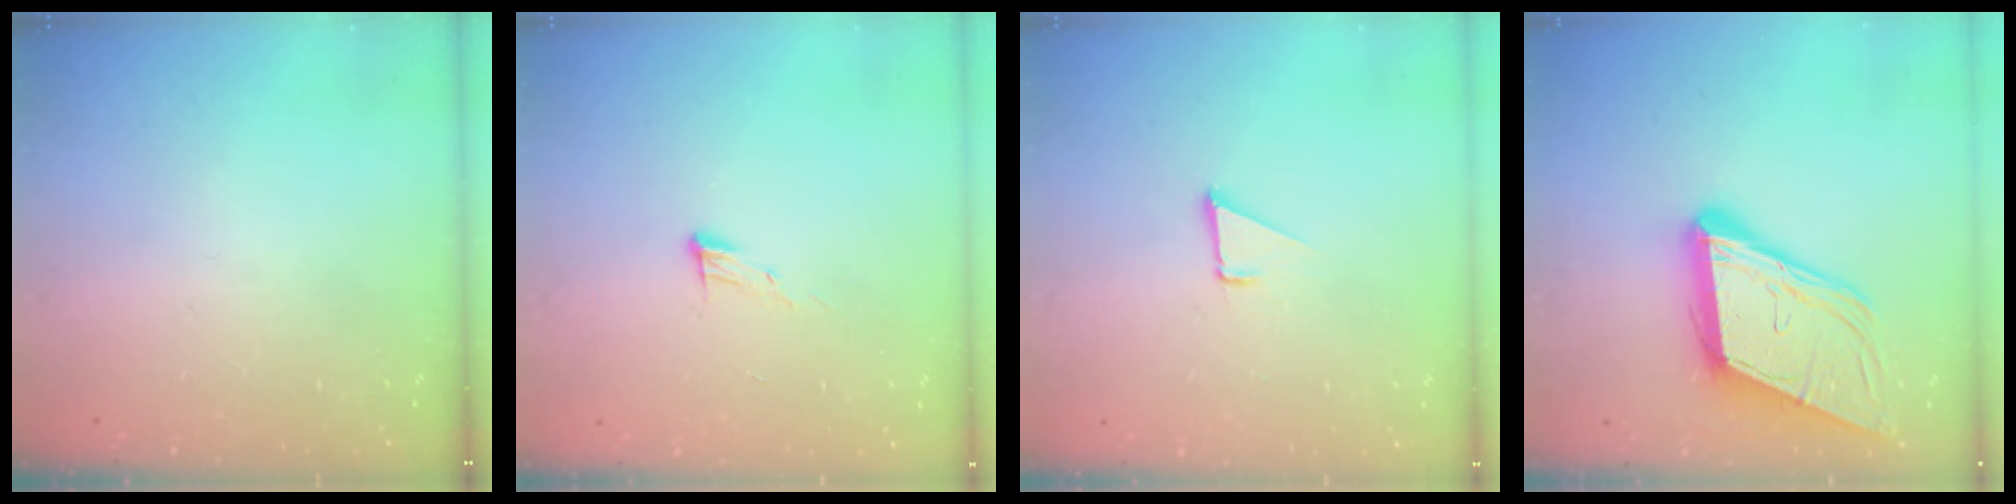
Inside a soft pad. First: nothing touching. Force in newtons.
{"total": 5.4, "press": 5.4, "slide": 0.5}
{"total": 1.6, "press": 1.5, "slide": 0.1}
{"total": 16.6, "press": 16.1, "slide": 4.0}